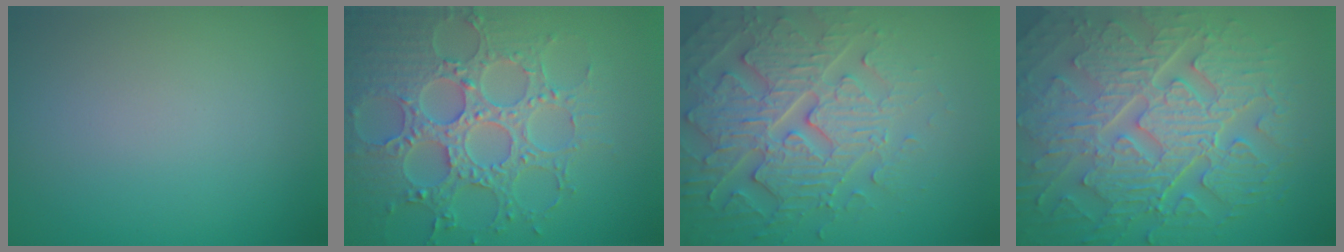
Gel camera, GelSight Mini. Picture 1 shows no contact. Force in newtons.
{"total": 7.3, "press": 6.0, "slide": 4.1}
{"total": 5.5, "press": 5.3, "slide": 1.4}
{"total": 10.8, "press": 7.2, "slide": 8.0}